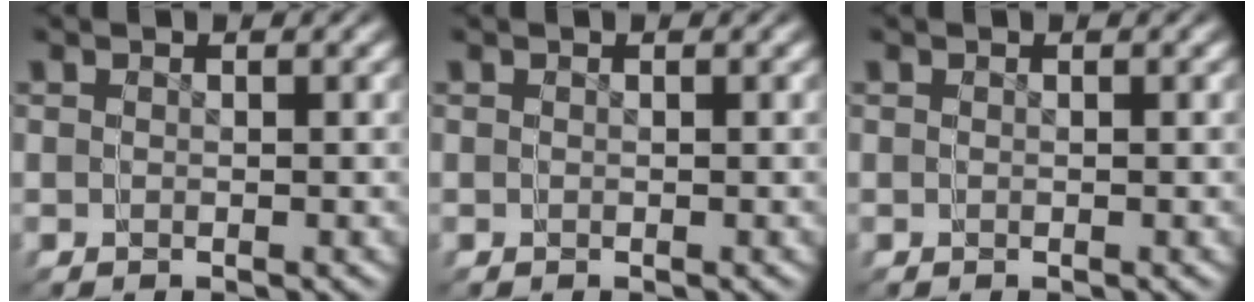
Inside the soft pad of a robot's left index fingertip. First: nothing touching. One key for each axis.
{"total": 0.0}
{"total": 0.0}